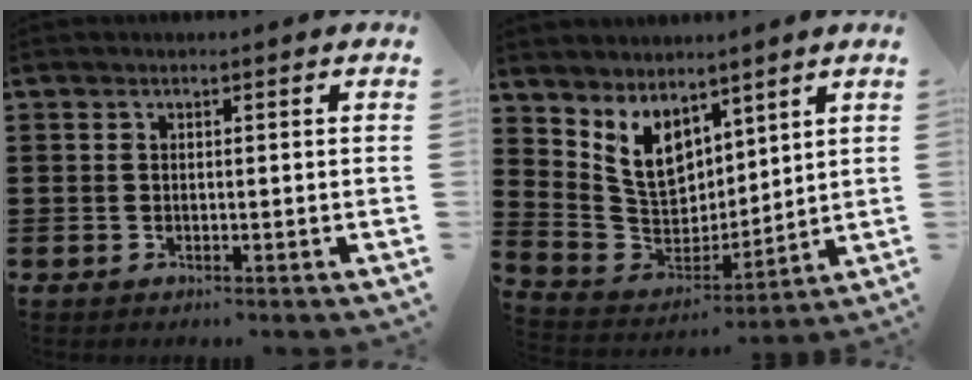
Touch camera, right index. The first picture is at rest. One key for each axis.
{"total": 8.6, "fx": 4.6, "fy": 6.0, "fz": 4.1, "tx": -0.114, "ty": -0.017, "tz": 0.094}